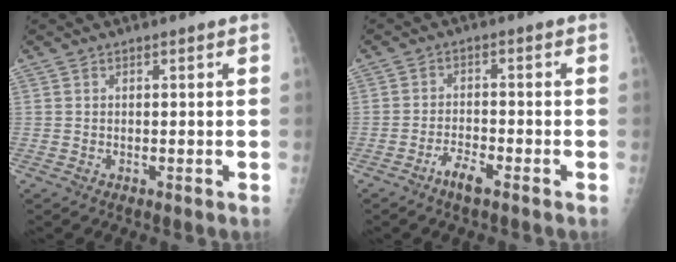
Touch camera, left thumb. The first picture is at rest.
{"total": 3.8, "force": [-2.7, 0.9, 2.5], "torque": [-0.052, 0.016, -0.051]}